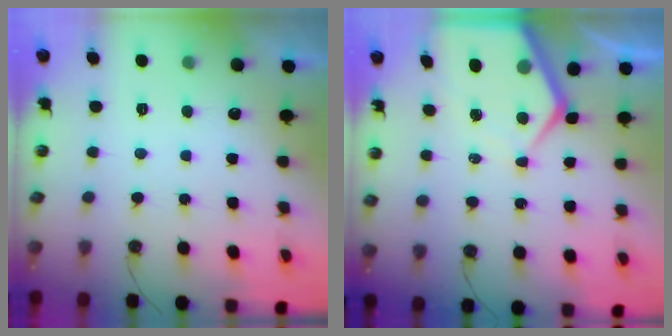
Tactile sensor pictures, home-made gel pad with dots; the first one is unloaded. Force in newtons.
{"total": 9.3, "press": 9.2, "slide": 0.7}